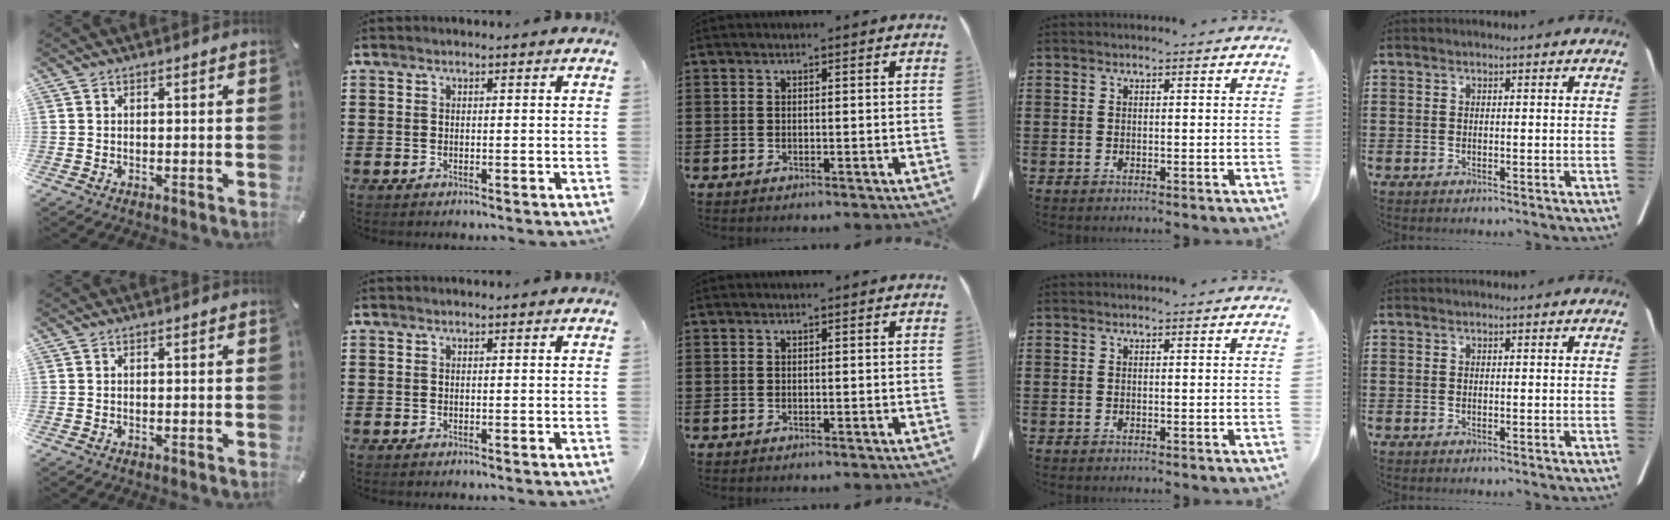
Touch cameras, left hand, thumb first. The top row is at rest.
{}